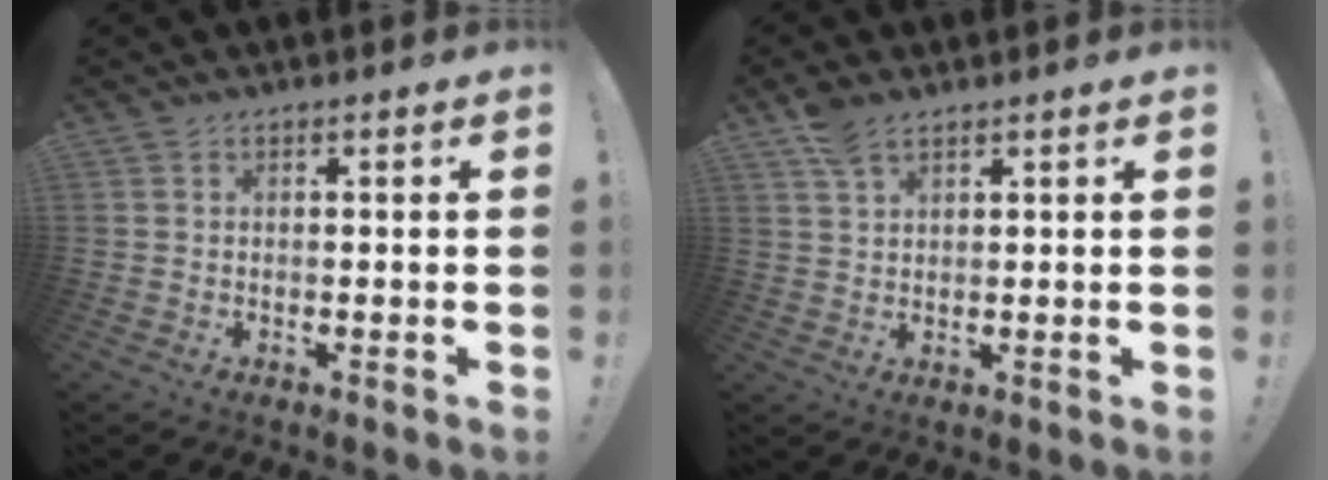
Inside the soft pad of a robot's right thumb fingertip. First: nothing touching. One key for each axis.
{"total": 5.7, "fx": 4.0, "fy": 2.4, "fz": 3.3, "tx": -0.055, "ty": -0.017, "tz": 0.076}